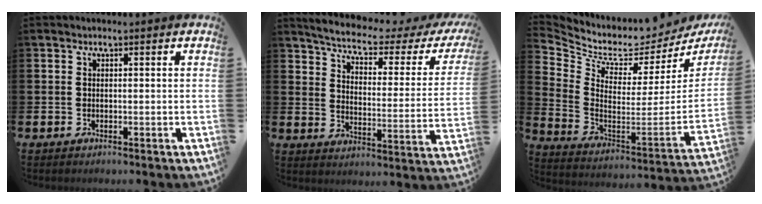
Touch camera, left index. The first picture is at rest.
{"total": 5.2, "force": [4.5, 1.1, 2.4], "torque": [-0.073, -0.033, 0.067]}
{"total": 4.7, "force": [4.3, 1.7, 0.9], "torque": [-0.056, -0.060, 0.066]}